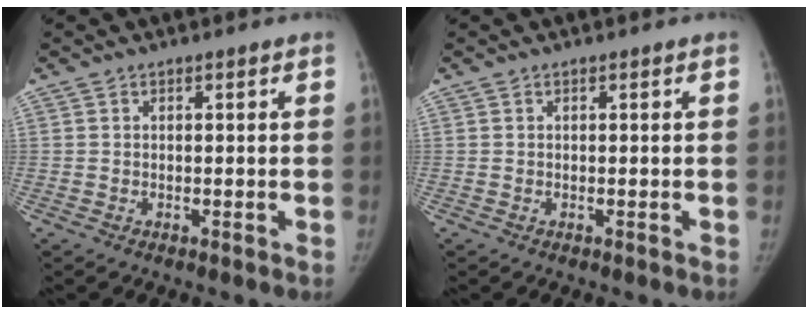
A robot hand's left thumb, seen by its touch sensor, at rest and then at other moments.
{"total": 0.0}